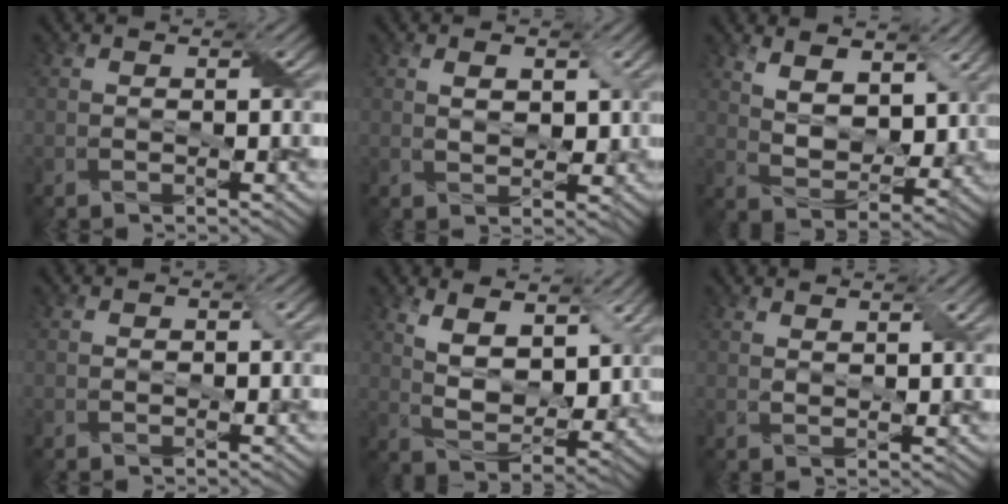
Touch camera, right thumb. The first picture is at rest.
{"total": 3.4, "force": [1.1, 2.0, 2.5], "torque": [-0.047, -0.003, 0.022]}
{"total": 8.1, "force": [4.5, 4.3, 5.2], "torque": [-0.113, -0.010, 0.081]}
{"total": 0.6, "force": [0.0, 0.4, 0.4], "torque": [-0.006, -0.002, -0.001]}
{"total": 8.9, "force": [4.5, 4.5, 6.3], "torque": [-0.131, -0.005, 0.083]}
{"total": 2.1, "force": [1.6, 0.3, 1.2], "torque": [-0.020, -0.003, 0.032]}